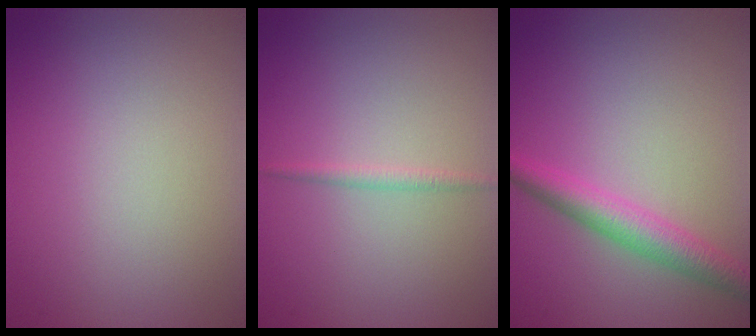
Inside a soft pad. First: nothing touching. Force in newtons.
{"total": 1.0, "press": 1.0, "slide": 0.0}
{"total": 3.6, "press": 3.6, "slide": 0.1}